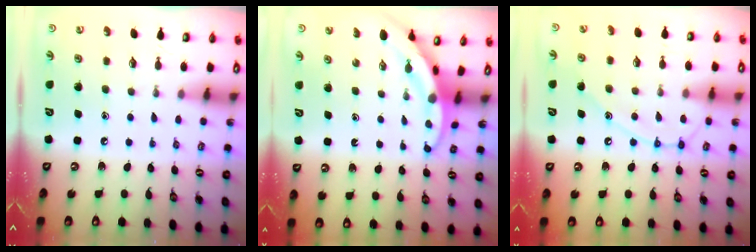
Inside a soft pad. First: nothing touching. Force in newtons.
{"total": 3.3, "press": 3.3, "slide": 0.2}
{"total": 12.4, "press": 12.3, "slide": 1.2}